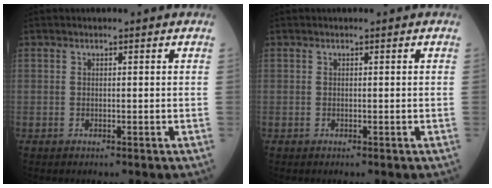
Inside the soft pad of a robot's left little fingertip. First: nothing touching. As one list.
[{"total": 0.0}]